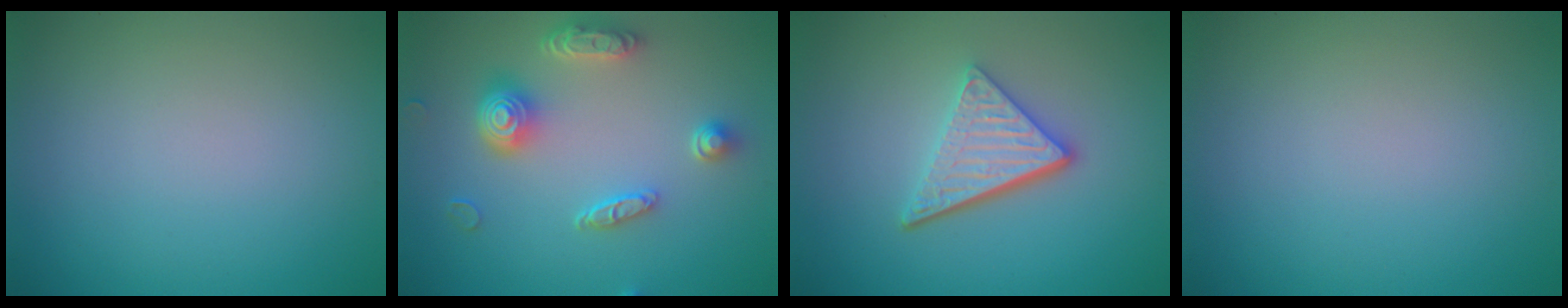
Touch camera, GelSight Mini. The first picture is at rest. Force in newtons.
{"total": 4.7, "press": 3.7, "slide": 2.8}
{"total": 4.4, "press": 3.3, "slide": 2.9}
{"total": 0.0}